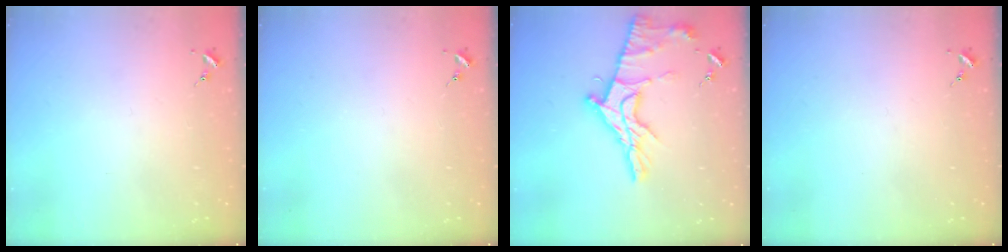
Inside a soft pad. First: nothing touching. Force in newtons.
{"total": 0.0}
{"total": 17.0, "press": 16.9, "slide": 1.6}
{"total": 0.0}